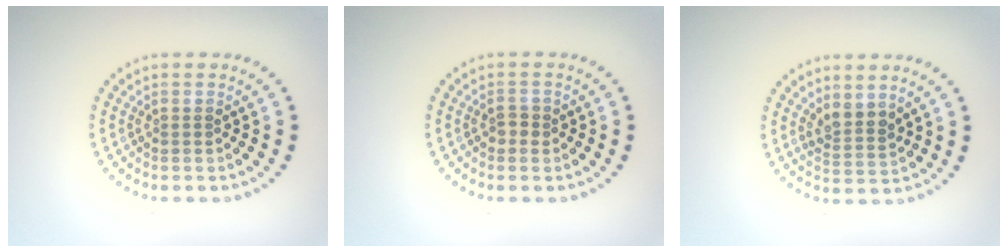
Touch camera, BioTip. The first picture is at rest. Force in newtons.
{"total": 1.1, "press": 1.1, "slide": 0.2}
{"total": 2.1, "press": 1.8, "slide": 1.1}